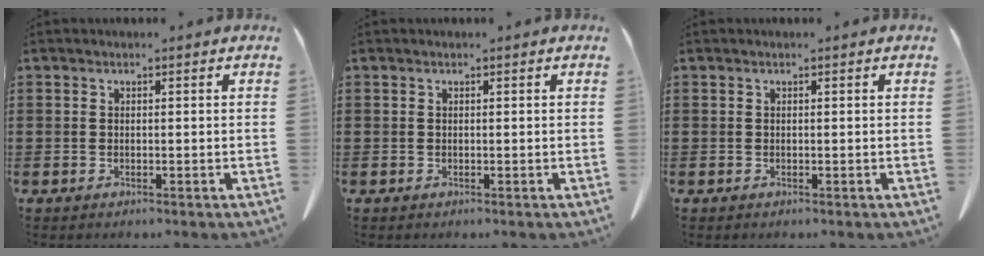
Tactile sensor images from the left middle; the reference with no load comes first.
{"total": 0.0}
{"total": 0.0}